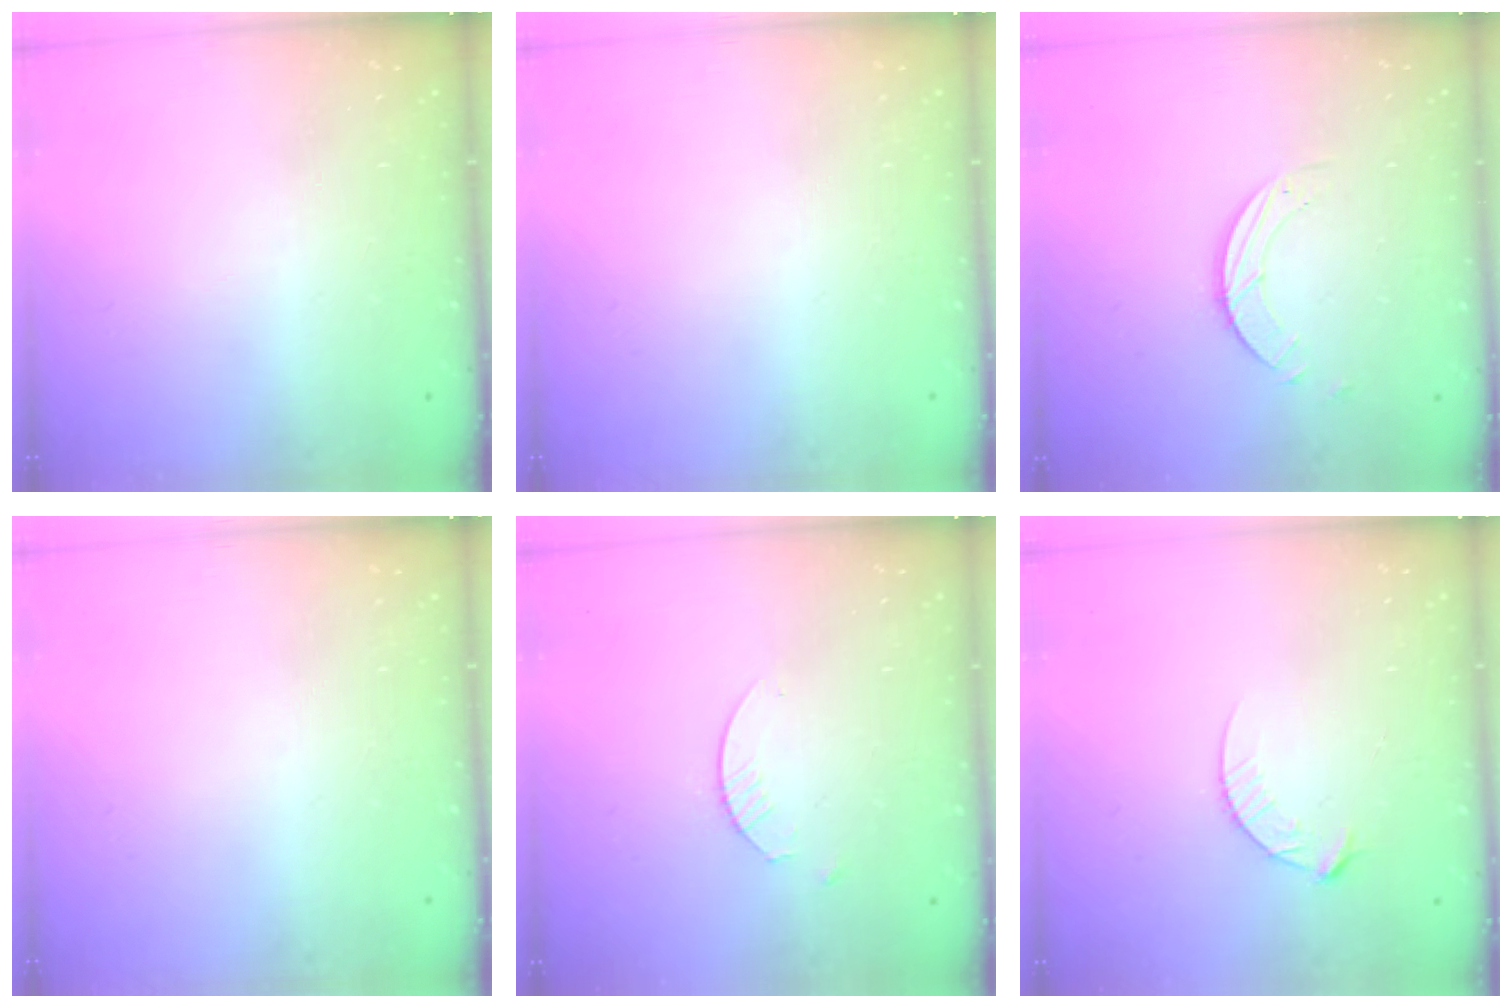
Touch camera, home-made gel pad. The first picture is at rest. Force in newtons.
{"total": 0.0}
{"total": 3.2, "press": 3.1, "slide": 0.3}
{"total": 0.0}
{"total": 2.4, "press": 2.4, "slide": 0.3}
{"total": 6.6, "press": 6.6, "slide": 0.7}